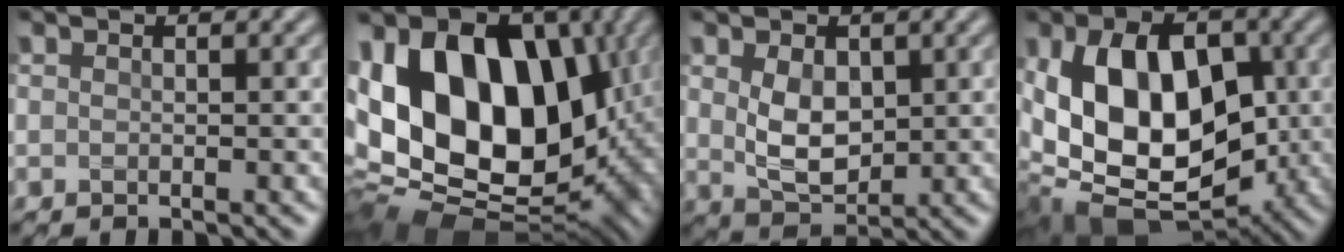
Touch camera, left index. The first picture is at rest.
{"total": 17.8, "force": [2.4, 12.1, 12.9], "torque": [-0.235, 0.011, 0.051]}
{"total": 4.3, "force": [0.7, 2.8, 3.2], "torque": [-0.070, -0.003, 0.021]}
{"total": 14.8, "force": [-0.7, 9.5, 11.4], "torque": [-0.208, -0.004, -0.009]}